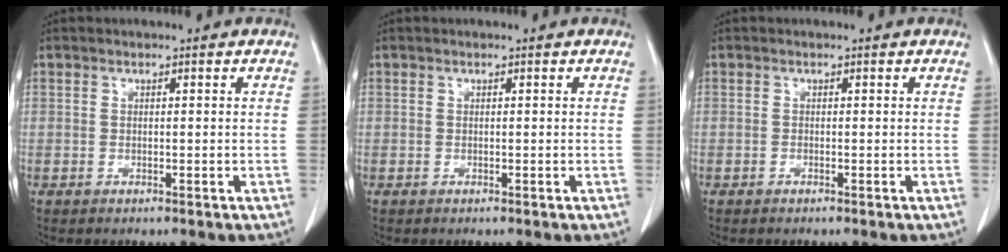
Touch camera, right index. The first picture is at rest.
{"total": 0.0}
{"total": 0.0}